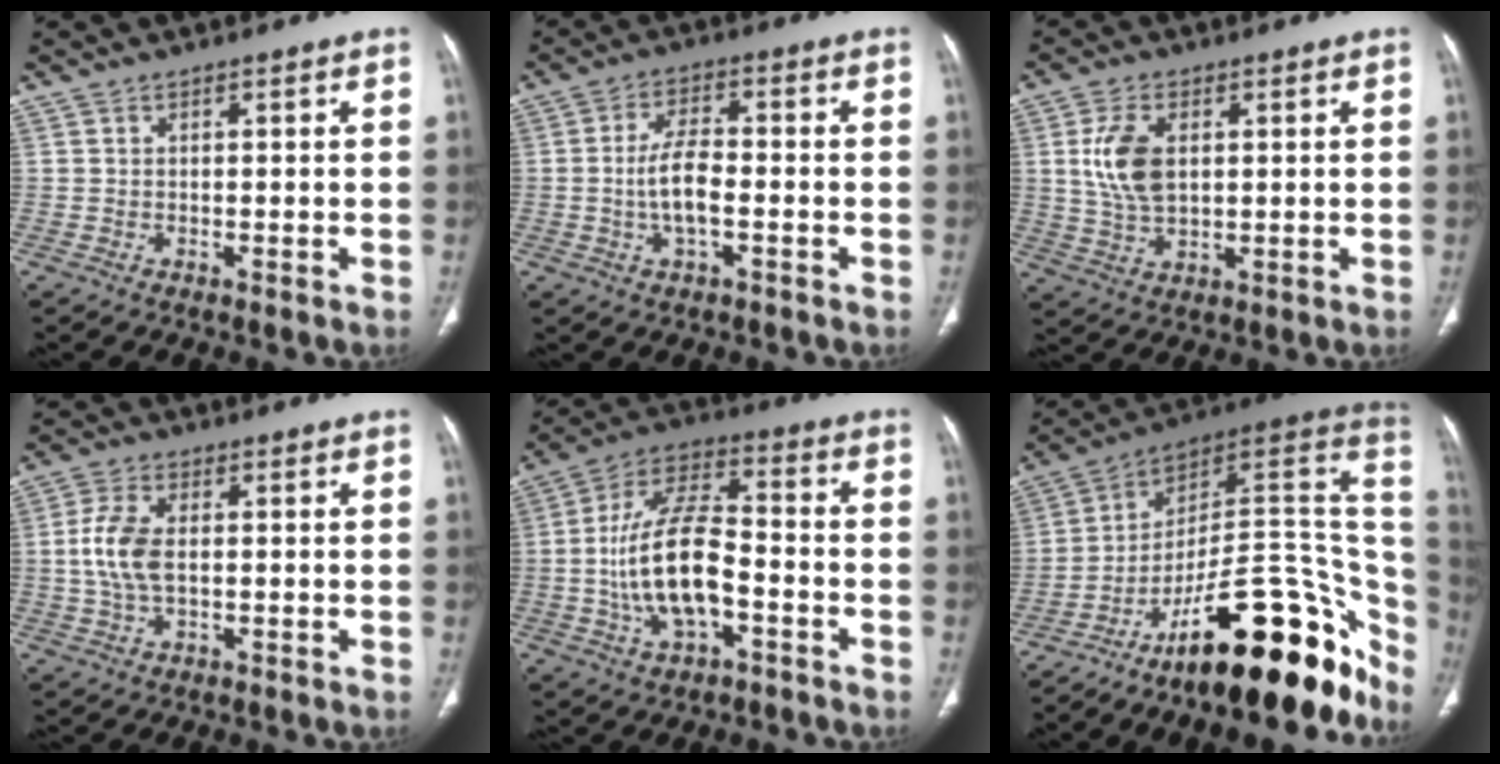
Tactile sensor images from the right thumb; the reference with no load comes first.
{"total": 7.1, "force": [-1.5, 3.0, 6.2], "torque": [-0.122, 0.015, -0.030]}
{"total": 8.9, "force": [1.8, 5.2, 7.0], "torque": [-0.140, -0.006, 0.040]}
{"total": 7.4, "force": [0.1, 4.0, 6.2], "torque": [-0.139, 0.008, 0.000]}
{"total": 15.9, "force": [-3.6, 7.6, 13.5], "torque": [-0.258, 0.037, -0.065]}
{"total": 30.3, "force": [-16.5, 11.0, 22.9], "torque": [-0.198, 0.108, -0.247]}